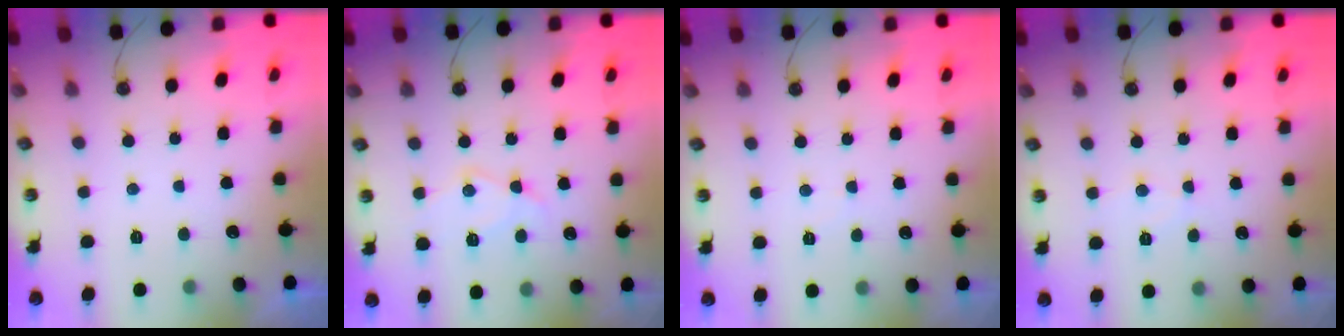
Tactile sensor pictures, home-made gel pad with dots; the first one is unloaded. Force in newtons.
{"total": 11.4, "press": 11.3, "slide": 1.0}
{"total": 2.8, "press": 2.8, "slide": 0.5}
{"total": 4.7, "press": 4.6, "slide": 0.7}